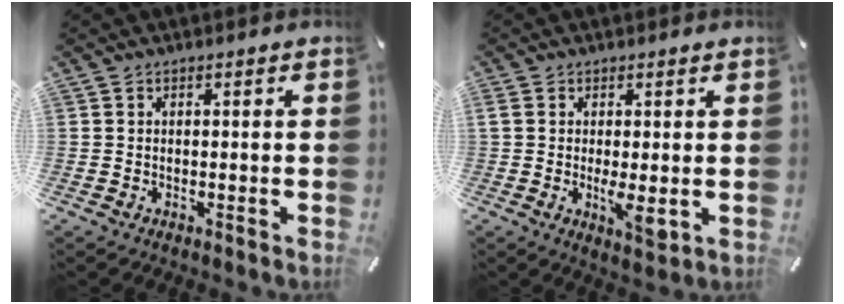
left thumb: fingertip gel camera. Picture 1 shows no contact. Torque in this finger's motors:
{"motor_torque": [1.85, 1.96, 1.23, -0.24, 0.47]}